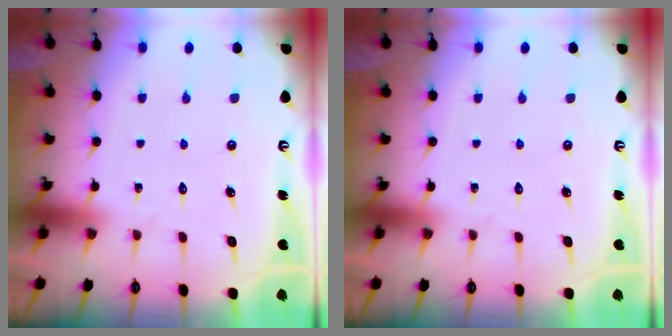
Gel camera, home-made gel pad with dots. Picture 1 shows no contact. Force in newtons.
{"total": 0.0}